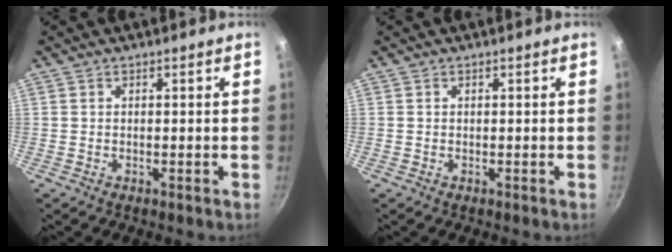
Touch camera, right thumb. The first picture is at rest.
{"total": 0.0}